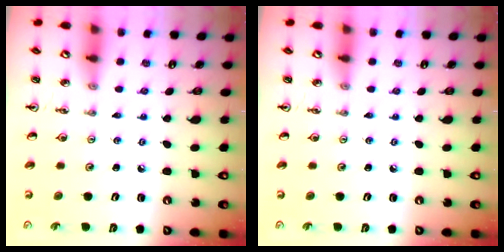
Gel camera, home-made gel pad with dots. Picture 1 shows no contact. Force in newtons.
{"total": 0.0}